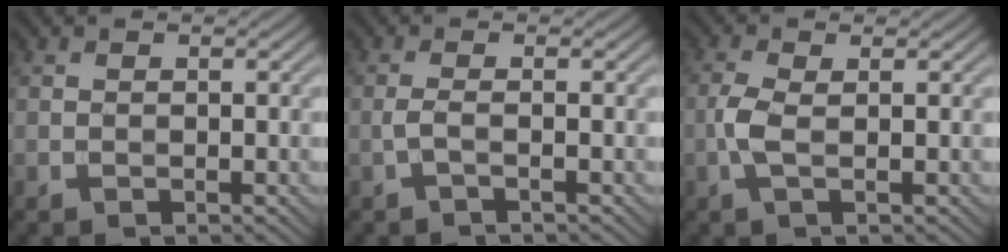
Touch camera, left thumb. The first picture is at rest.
{"total": 1.6, "force": [-0.5, 0.3, 1.5], "torque": [-0.027, 0.008, -0.021]}
{"total": 2.8, "force": [-0.3, 0.8, 2.6], "torque": [-0.067, 0.003, -0.011]}